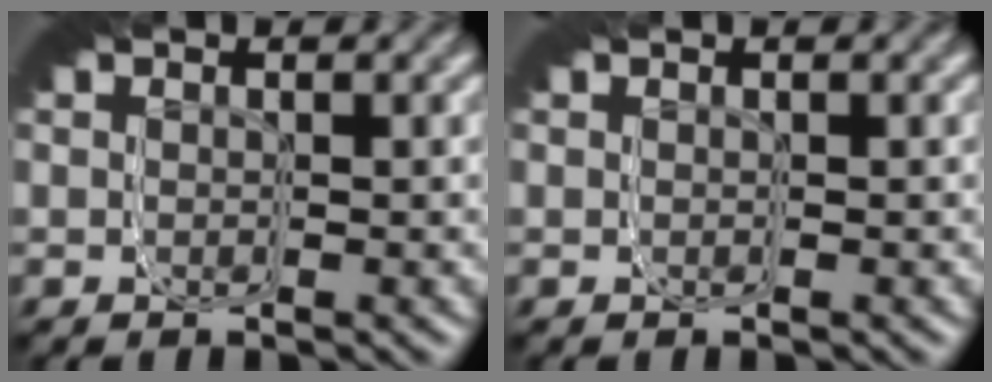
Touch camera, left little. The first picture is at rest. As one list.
[{"total": 0.0}]